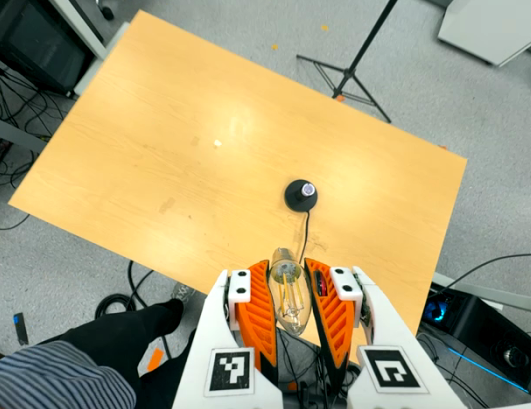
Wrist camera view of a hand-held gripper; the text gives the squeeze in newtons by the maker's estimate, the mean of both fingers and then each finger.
{"total": 23.1, "left": 24.5, "right": 21.7}